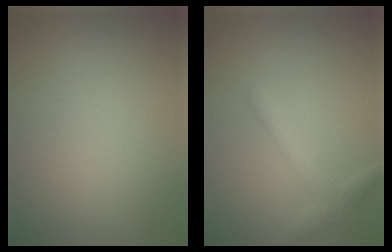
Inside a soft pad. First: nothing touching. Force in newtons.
{"total": 2.5, "press": 2.5, "slide": 0.1}